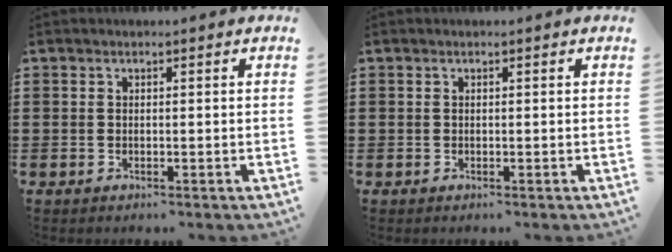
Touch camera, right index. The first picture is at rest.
{"total": 0.0}